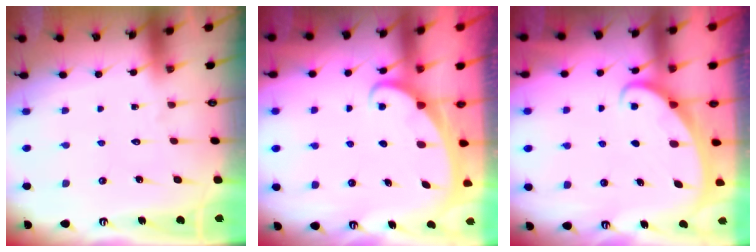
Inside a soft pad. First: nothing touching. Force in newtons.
{"total": 1.9, "press": 1.9, "slide": 0.1}
{"total": 2.1, "press": 2.1, "slide": 0.1}